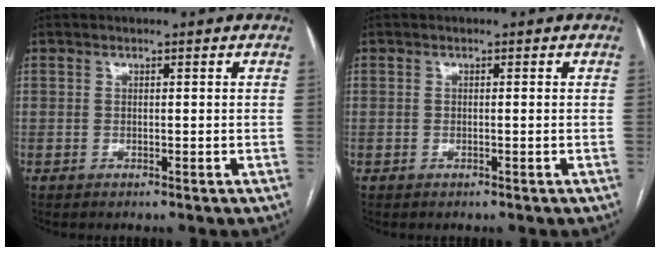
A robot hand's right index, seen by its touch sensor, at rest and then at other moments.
{"total": 0.0}